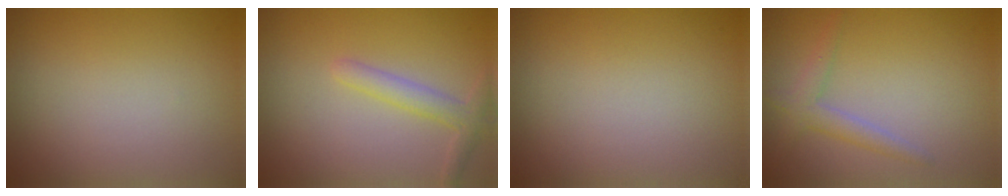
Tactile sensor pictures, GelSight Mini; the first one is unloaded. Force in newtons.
{"total": 2.2, "press": 2.2, "slide": 0.1}
{"total": 0.0}
{"total": 2.1, "press": 2.1, "slide": 0.1}